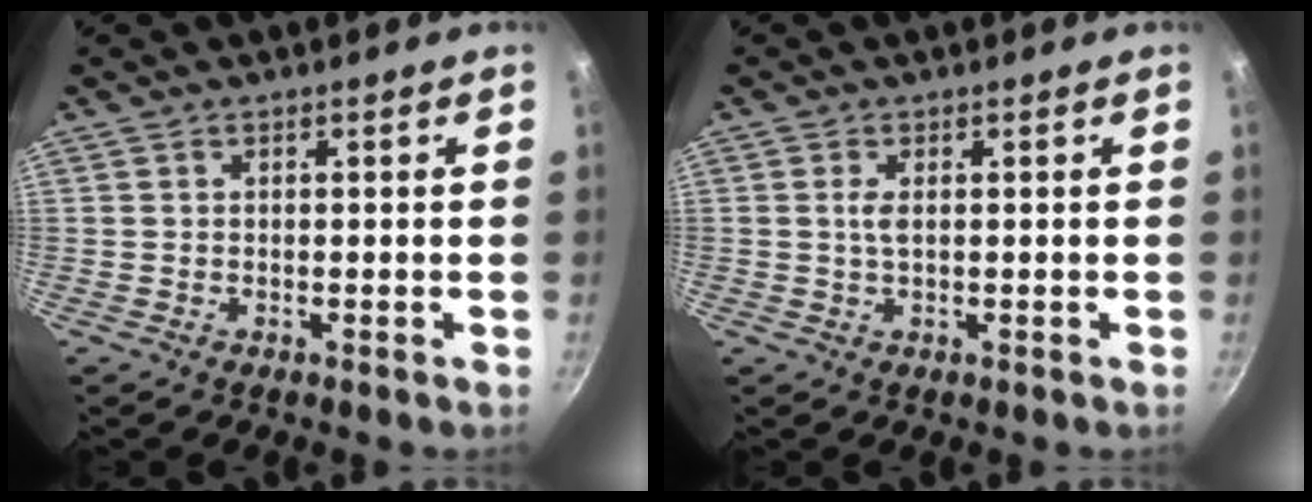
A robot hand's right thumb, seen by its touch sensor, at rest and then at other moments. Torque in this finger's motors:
{"motor_torque": [0.08, 0.19, 0.54, 0.22, 0.08]}